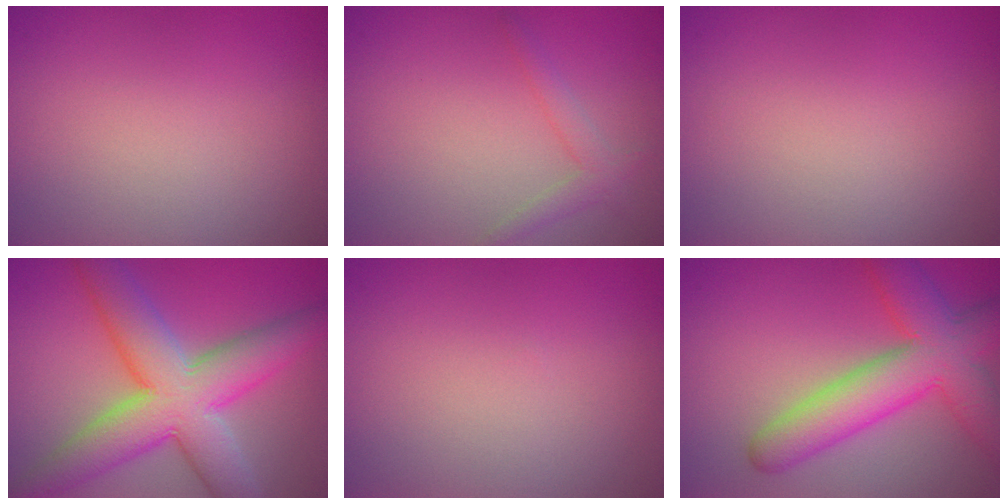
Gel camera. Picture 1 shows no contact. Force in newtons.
{"total": 1.8, "press": 1.8, "slide": 0.1}
{"total": 0.0}
{"total": 10.0, "press": 10.0, "slide": 0.6}
{"total": 0.0}
{"total": 8.1, "press": 8.1, "slide": 0.3}